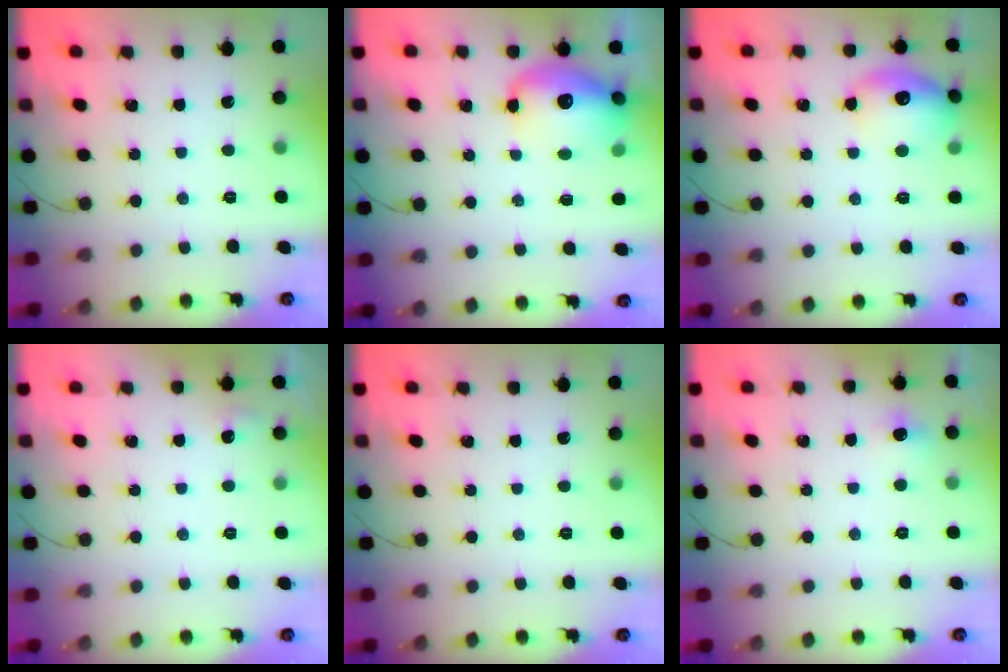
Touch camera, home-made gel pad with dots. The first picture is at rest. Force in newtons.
{"total": 13.9, "press": 13.6, "slide": 3.2}
{"total": 14.0, "press": 13.9, "slide": 1.3}
{"total": 3.8, "press": 3.6, "slide": 1.4}
{"total": 0.0}
{"total": 4.5, "press": 4.1, "slide": 1.8}